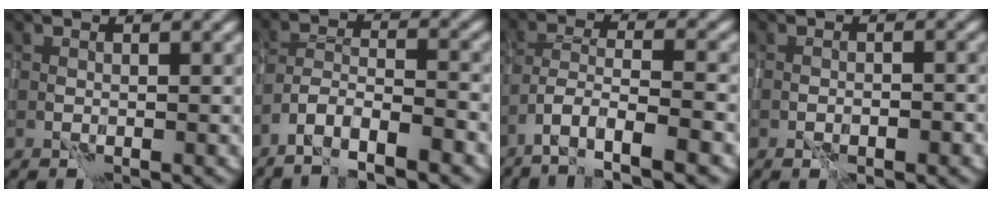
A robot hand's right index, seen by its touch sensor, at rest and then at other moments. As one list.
[{"total": 5.7, "force": [-4.4, 1.1, 3.5], "torque": [-0.060, 0.003, -0.081]}, {"total": 6.5, "force": [-4.3, 1.4, 4.7], "torque": [-0.083, 0.002, -0.076]}, {"total": 2.0, "force": [-1.1, 0.6, 1.5], "torque": [-0.029, 0.011, -0.012]}]